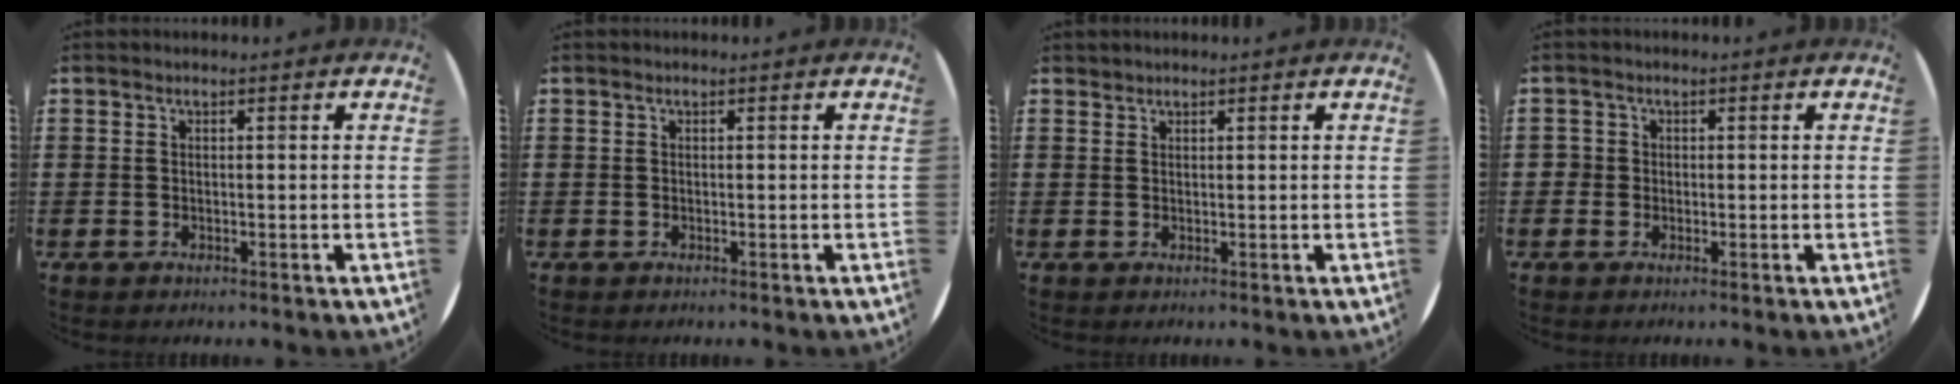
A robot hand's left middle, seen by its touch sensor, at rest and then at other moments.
{"total": 0.0}
{"total": 0.6, "force": [0.5, 0.0, -0.2], "torque": [0.004, 0.003, 0.010]}
{"total": 1.2, "force": [0.1, 1.1, 0.0], "torque": [-0.003, 0.007, -0.001]}